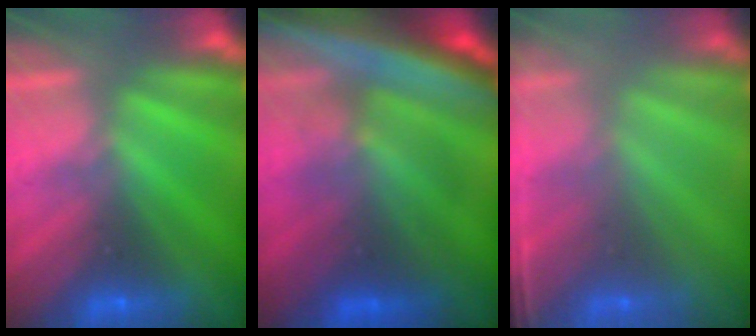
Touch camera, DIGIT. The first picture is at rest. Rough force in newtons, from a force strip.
{"total": 10.2}
{"total": 1.0}